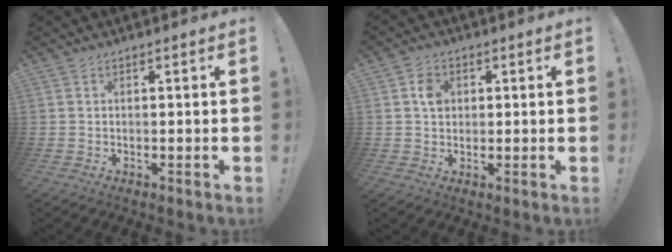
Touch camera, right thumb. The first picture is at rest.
{"total": 4.3, "force": [1.0, 3.6, 2.2], "torque": [-0.014, -0.004, 0.013]}